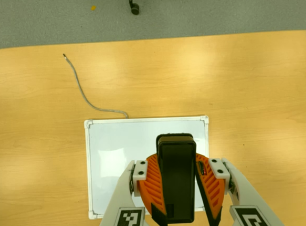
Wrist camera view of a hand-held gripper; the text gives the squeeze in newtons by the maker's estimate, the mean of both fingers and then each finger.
{"total": 12.2, "left": 11.6, "right": 12.9}